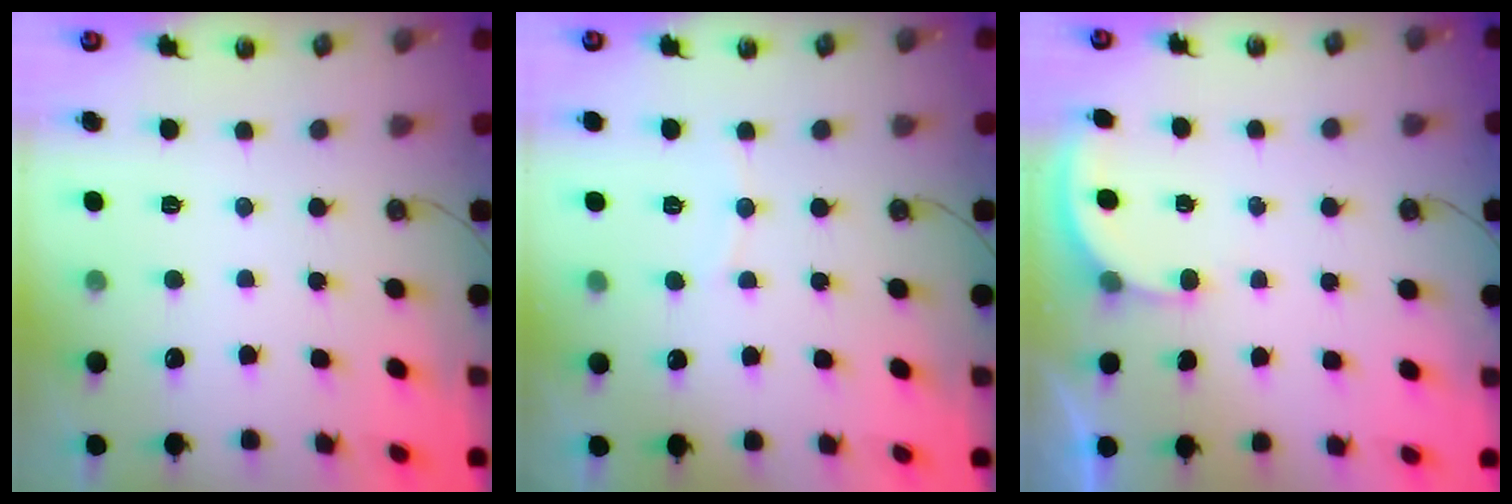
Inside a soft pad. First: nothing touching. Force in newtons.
{"total": 3.3, "press": 3.2, "slide": 0.5}
{"total": 2.4, "press": 2.4, "slide": 0.3}